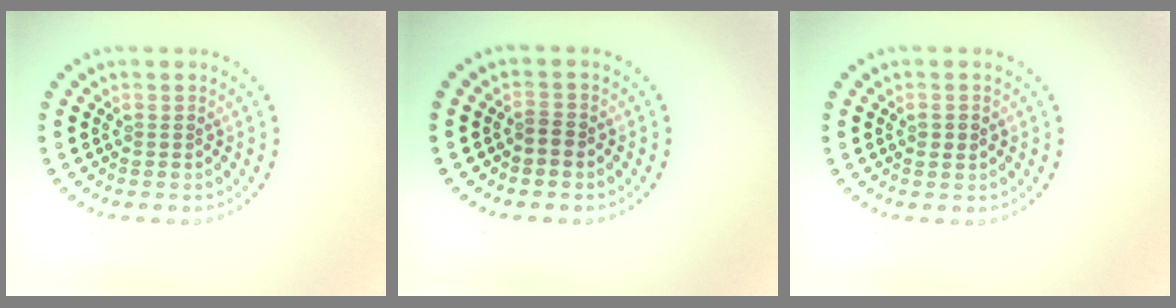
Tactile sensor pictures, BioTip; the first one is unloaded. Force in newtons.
{"total": 0.8, "press": 0.5, "slide": 0.6}
{"total": 0.9, "press": 0.9, "slide": 0.2}